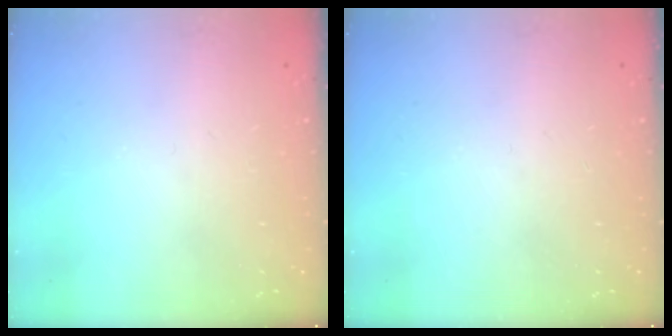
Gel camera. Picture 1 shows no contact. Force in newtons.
{"total": 0.0}